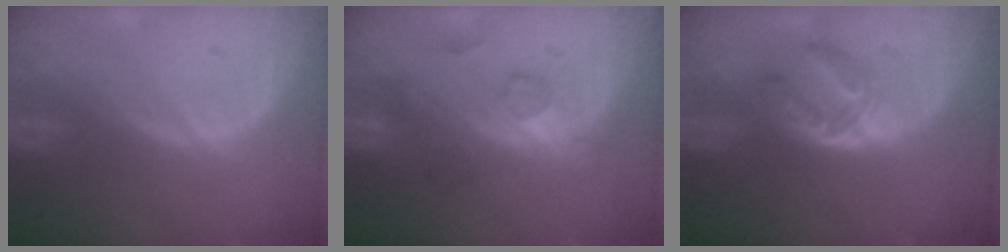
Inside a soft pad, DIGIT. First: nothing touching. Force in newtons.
{"total": 4.6, "press": 4.5, "slide": 0.6}
{"total": 6.2, "press": 5.0, "slide": 3.6}